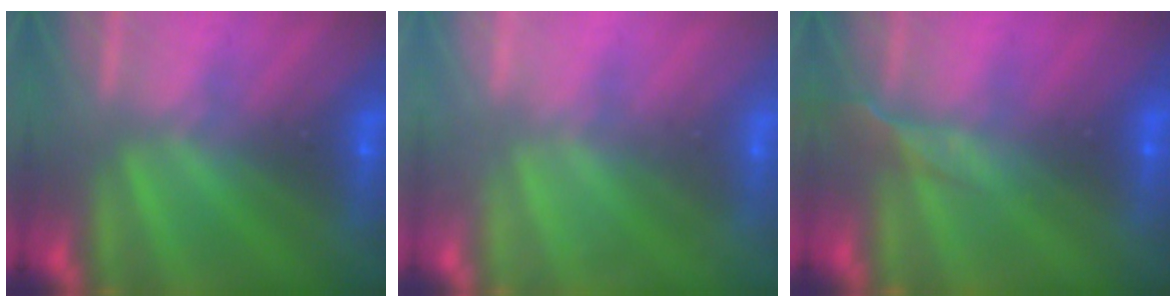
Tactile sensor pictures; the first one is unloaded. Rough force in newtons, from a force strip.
{"total": 2.3}
{"total": 2.6}